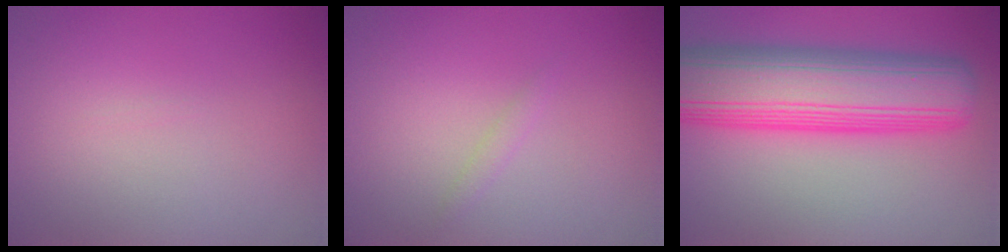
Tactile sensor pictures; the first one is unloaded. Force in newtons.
{"total": 0.7, "press": 0.7, "slide": 0.0}
{"total": 12.1, "press": 12.1, "slide": 0.5}